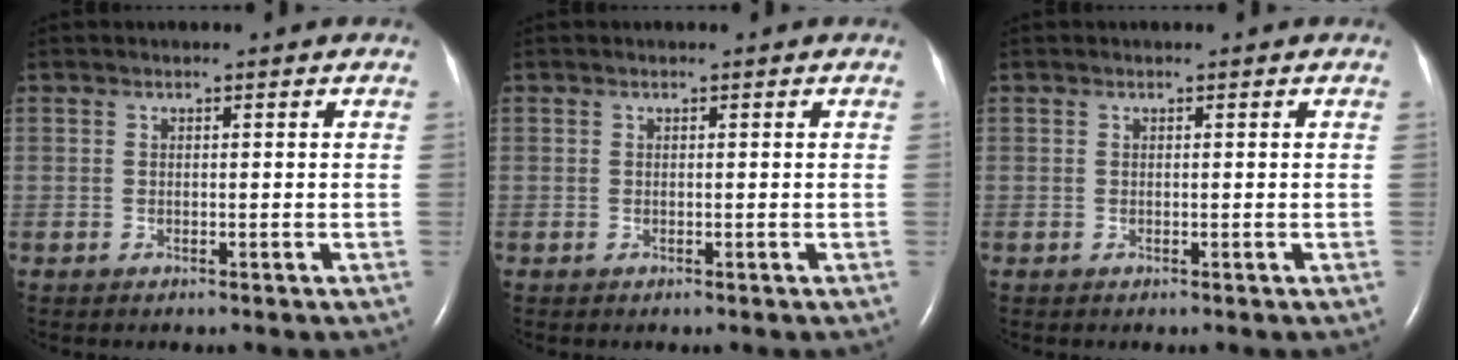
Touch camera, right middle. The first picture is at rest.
{"total": 0.0}
{"total": 0.0}